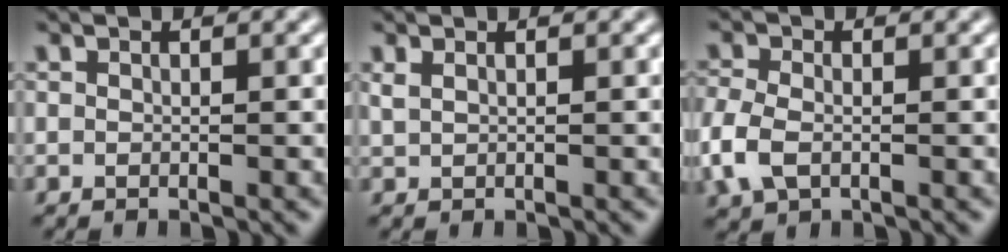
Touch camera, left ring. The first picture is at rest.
{"total": 0.8, "force": [0.6, 0.3, 0.5], "torque": [-0.016, 0.002, 0.015]}
{"total": 3.8, "force": [-1.2, 2.5, 2.6], "torque": [-0.074, -0.004, -0.030]}